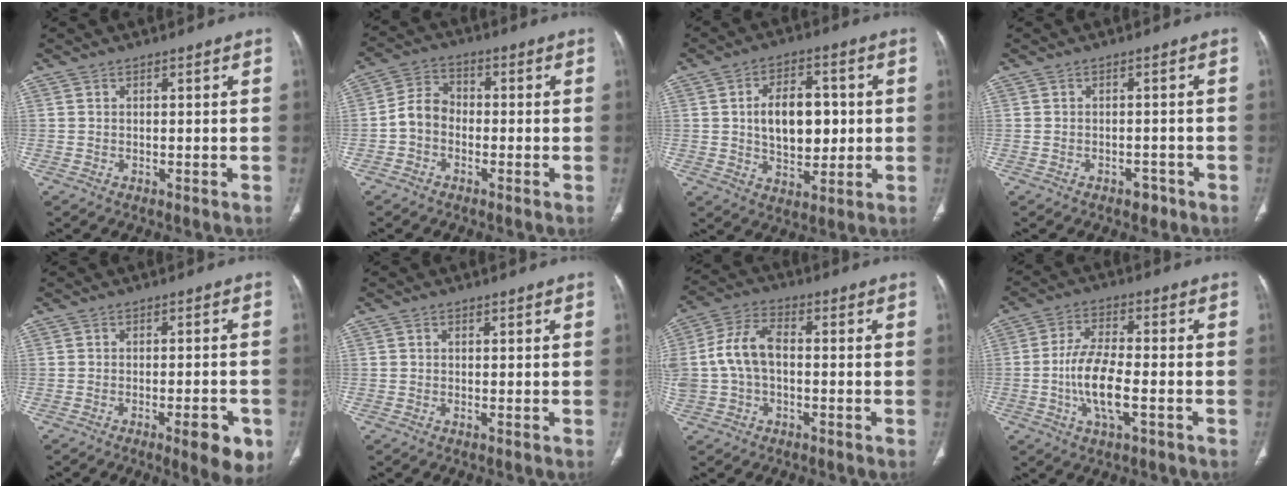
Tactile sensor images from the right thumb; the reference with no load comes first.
{"total": 5.9, "force": [-1.6, 4.6, 3.3], "torque": [-0.048, 0.024, -0.043]}
{"total": 11.9, "force": [0.9, 7.3, 9.3], "torque": [-0.117, 0.004, 0.020]}
{"total": 1.9, "force": [-1.3, 1.3, 0.7], "torque": [-0.001, 0.009, -0.014]}
{"total": 7.3, "force": [-3.4, 2.0, 6.2], "torque": [-0.070, 0.004, -0.040]}
{"total": 0.6, "force": [0.1, 0.4, 0.4], "torque": [-0.009, -0.001, 0.001]}
{"total": 10.0, "force": [-0.4, 6.1, 7.9], "torque": [-0.168, 0.032, -0.012]}
{"total": 9.8, "force": [-2.5, 3.6, 8.7], "torque": [-0.175, 0.012, -0.050]}